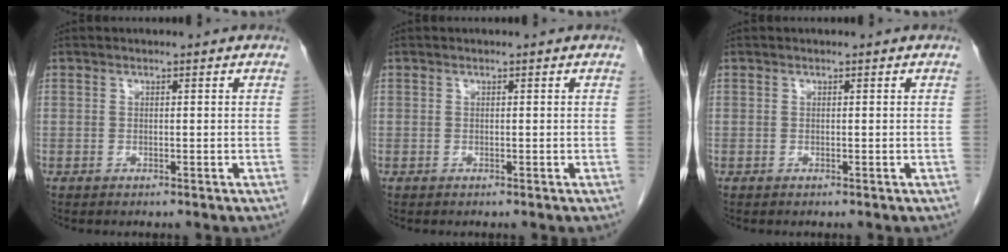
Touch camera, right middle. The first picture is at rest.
{"total": 0.0}
{"total": 0.0}